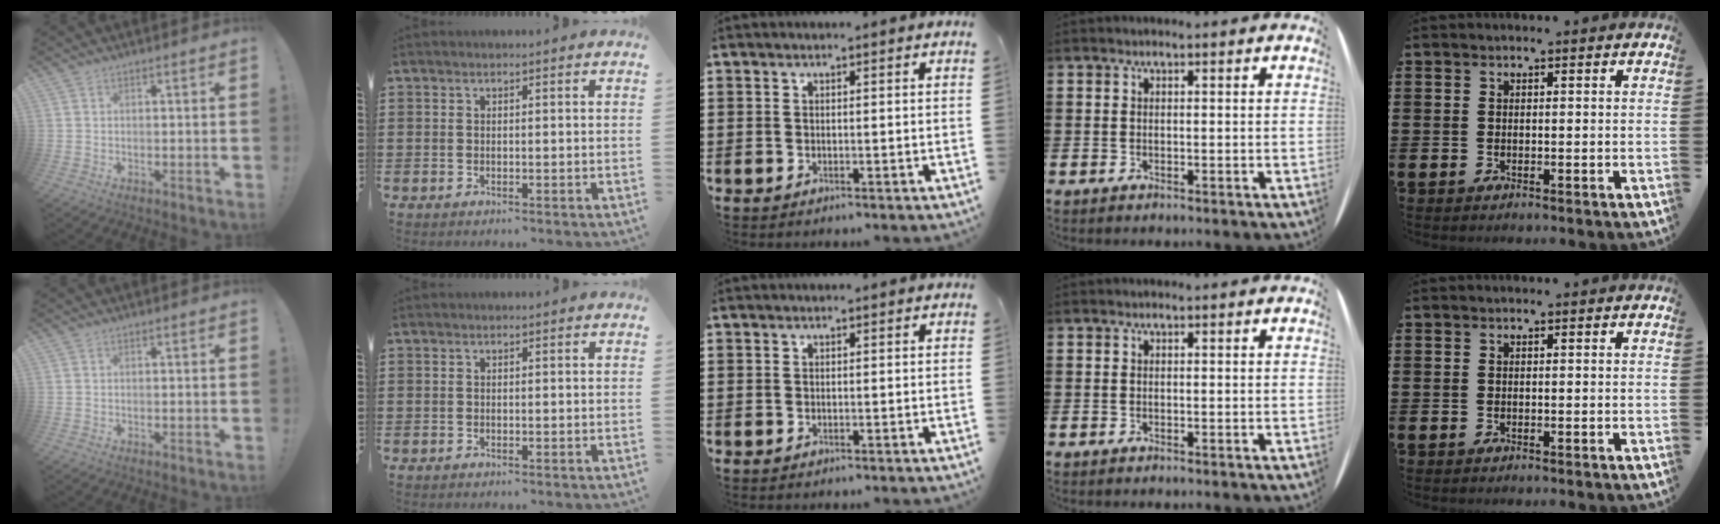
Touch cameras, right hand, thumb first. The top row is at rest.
{}